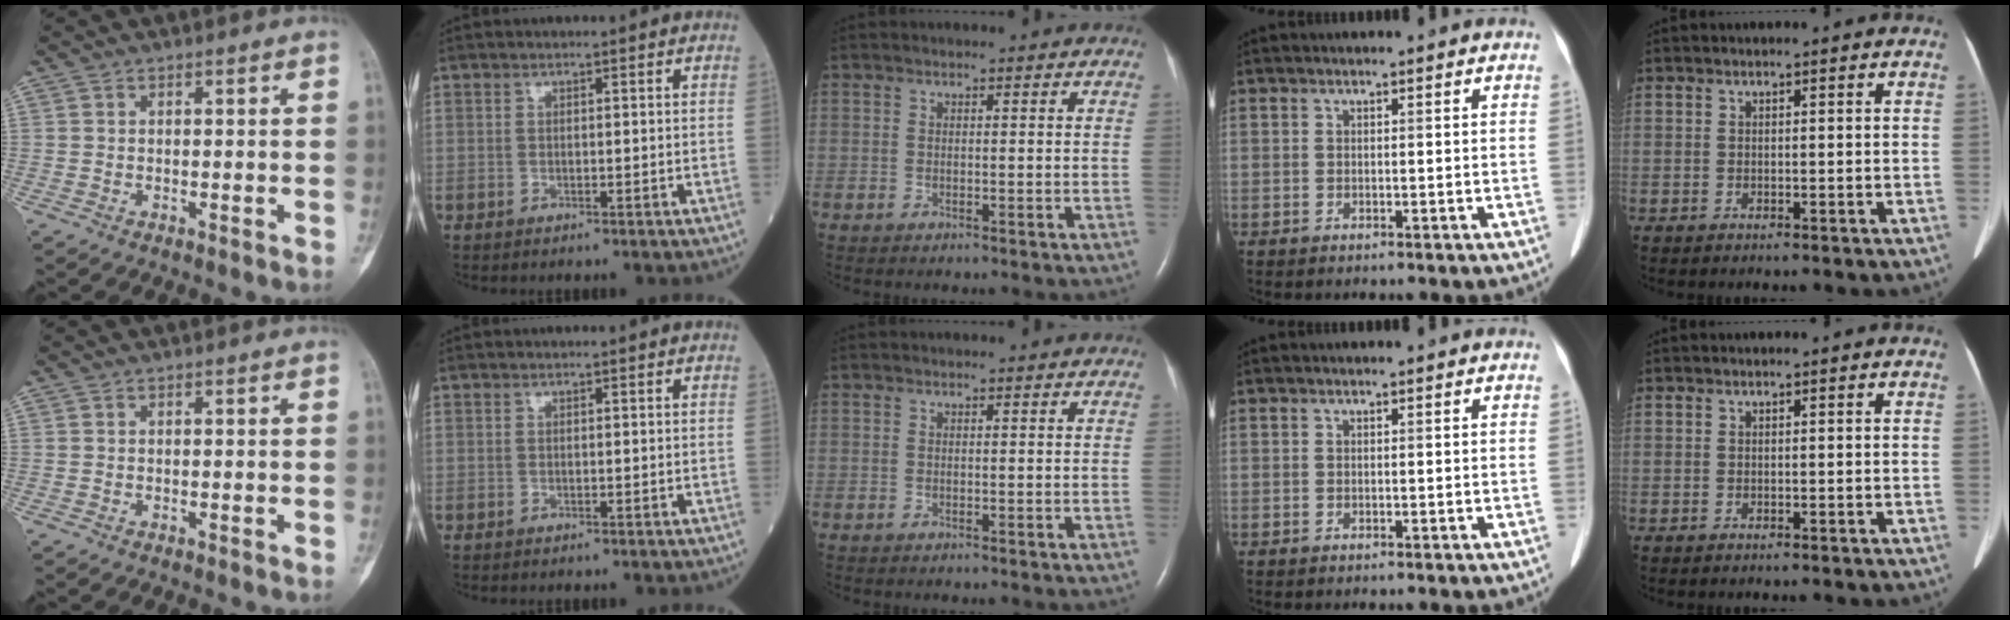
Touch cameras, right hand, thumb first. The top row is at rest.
{}